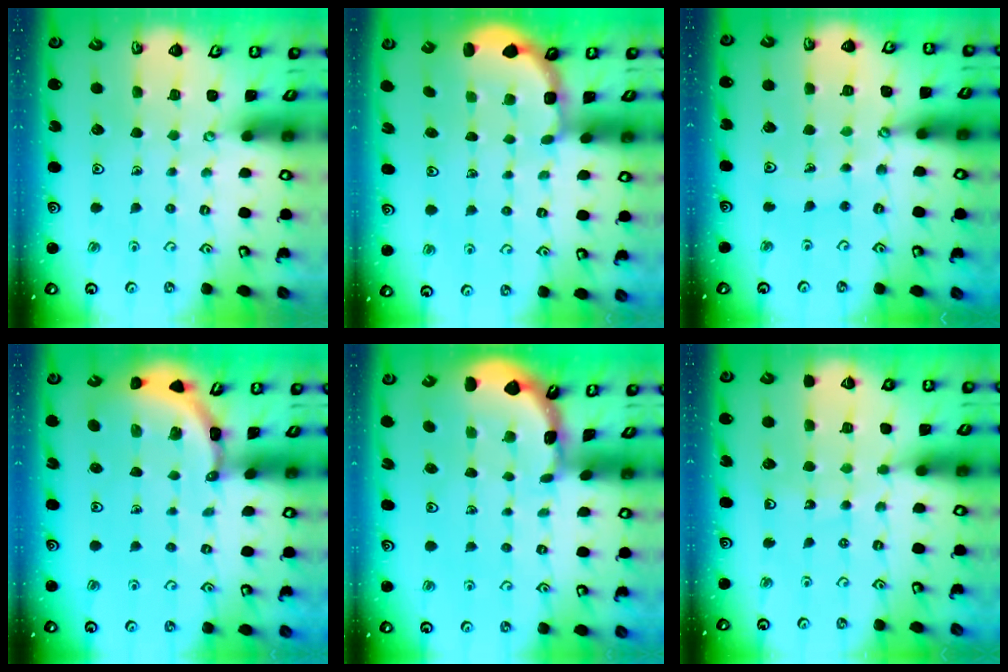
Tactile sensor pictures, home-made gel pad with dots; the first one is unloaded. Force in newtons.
{"total": 2.7, "press": 2.3, "slide": 1.5}
{"total": 8.6, "press": 8.4, "slide": 1.8}
{"total": 3.4, "press": 3.4, "slide": 0.2}
{"total": 1.8, "press": 1.8, "slide": 0.1}
{"total": 6.7, "press": 5.9, "slide": 3.1}